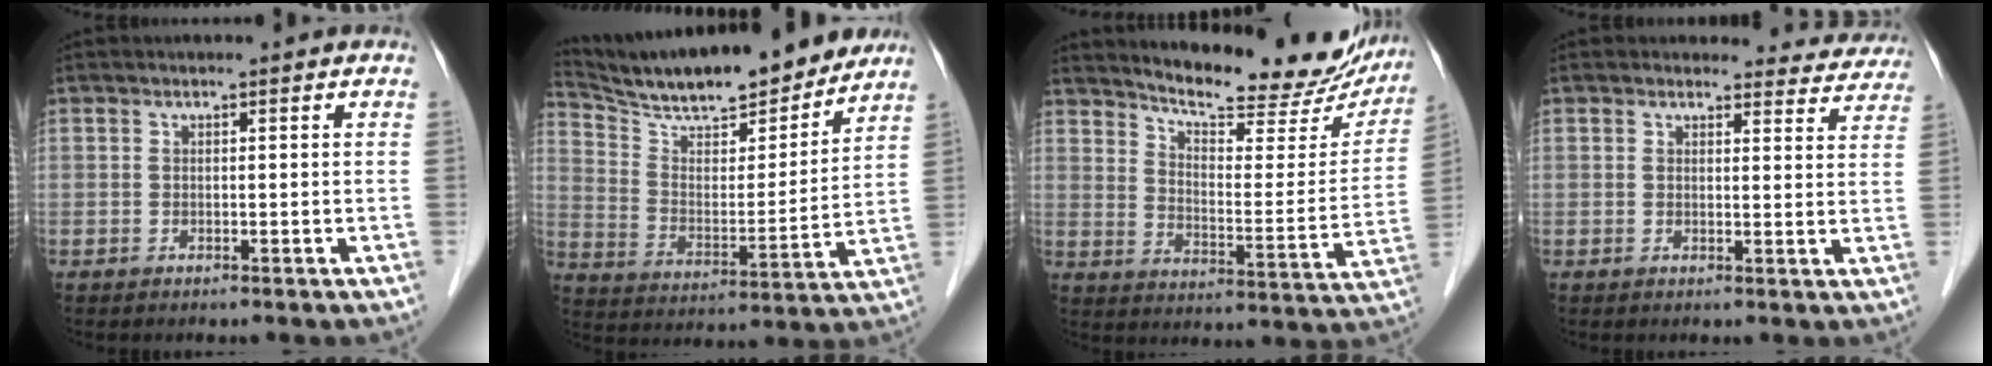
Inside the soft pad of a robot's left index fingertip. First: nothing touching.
{"total": 19.7, "force": [17.8, 3.1, 8.1], "torque": [-0.142, -0.006, 0.281]}
{"total": 20.9, "force": [18.9, 4.7, 7.5], "torque": [-0.098, -0.042, 0.244]}
{"total": 7.4, "force": [7.0, 2.4, -0.5], "torque": [0.038, -0.015, 0.050]}